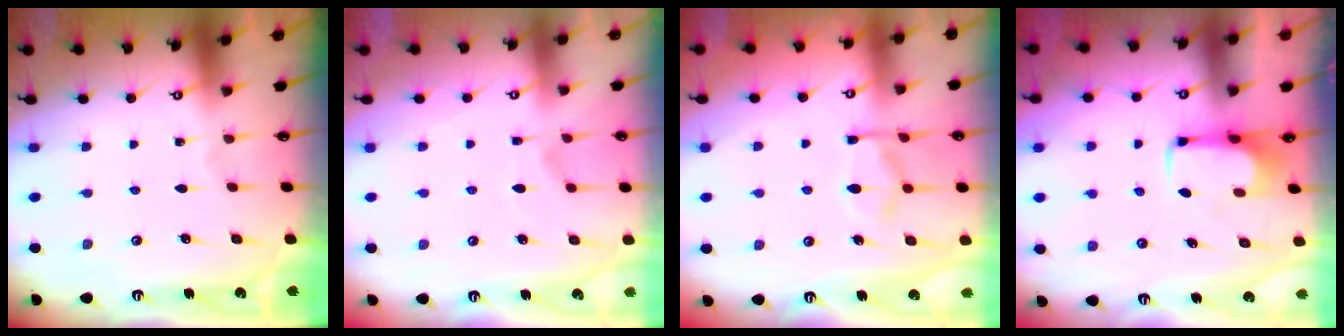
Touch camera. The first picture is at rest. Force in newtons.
{"total": 6.4, "press": 6.3, "slide": 1.3}
{"total": 5.9, "press": 5.7, "slide": 1.8}
{"total": 2.1, "press": 2.1, "slide": 0.4}